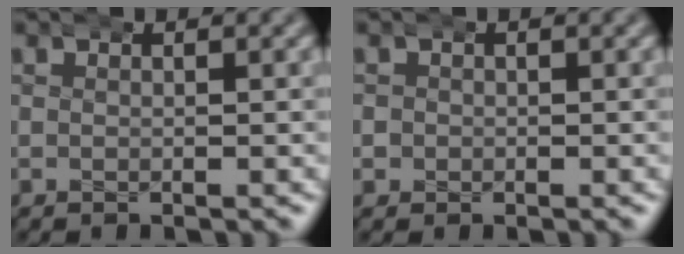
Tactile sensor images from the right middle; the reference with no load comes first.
{"total": 1.5, "force": [0.0, 1.5, 0.1], "torque": [-0.011, 0.000, 0.000]}